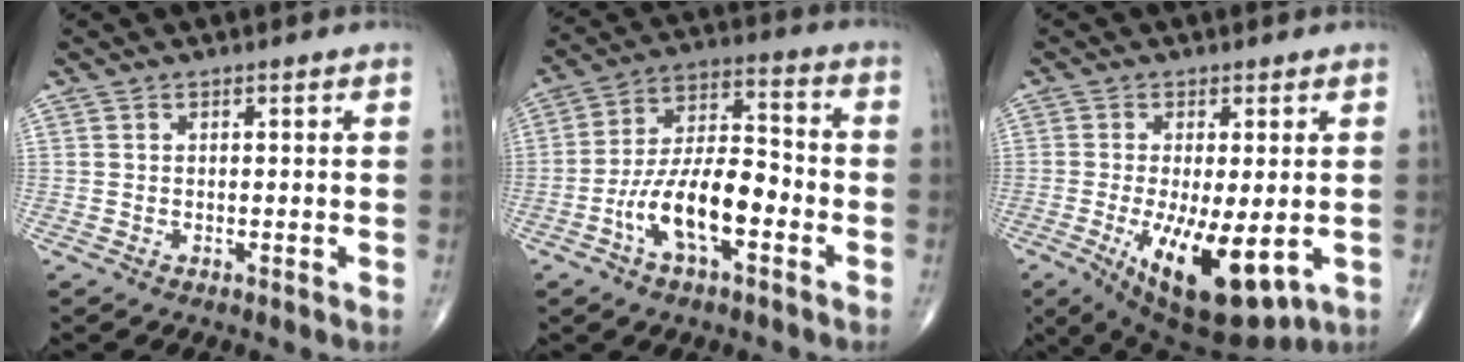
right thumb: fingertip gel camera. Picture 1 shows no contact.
{"total": 14.0, "force": [-5.1, 6.0, 11.6], "torque": [-0.203, 0.046, -0.095]}
{"total": 14.2, "force": [-3.9, 5.1, 12.6], "torque": [-0.209, -0.026, -0.043]}